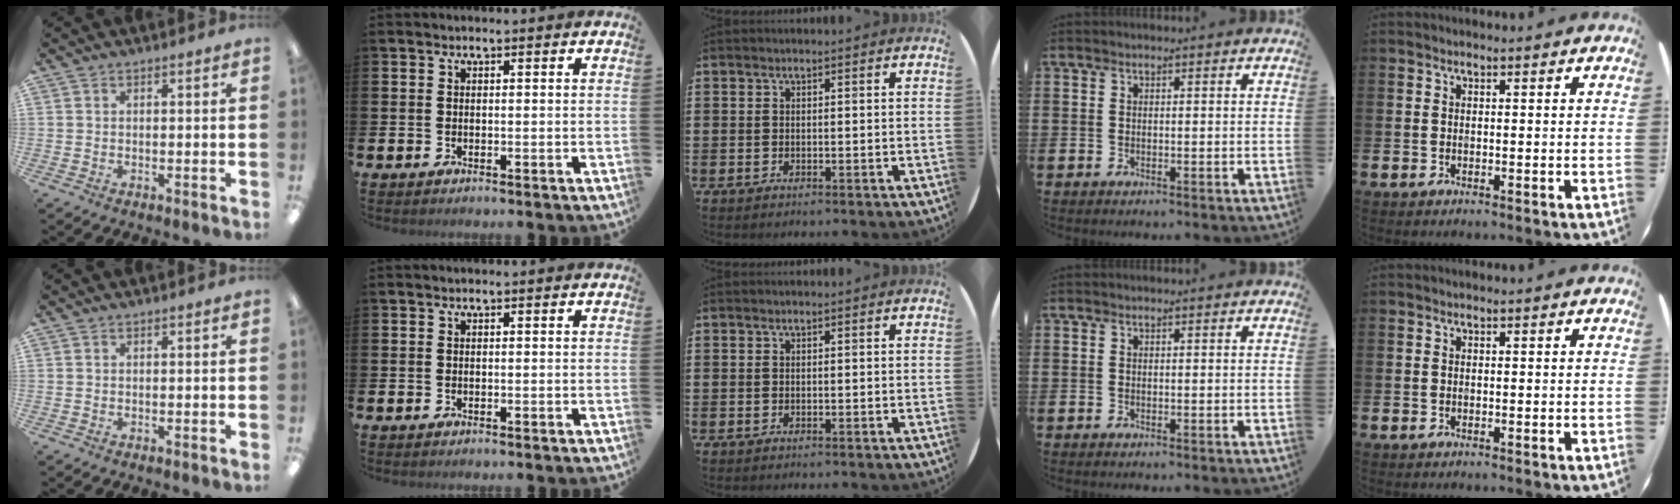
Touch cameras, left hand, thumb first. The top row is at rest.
{}